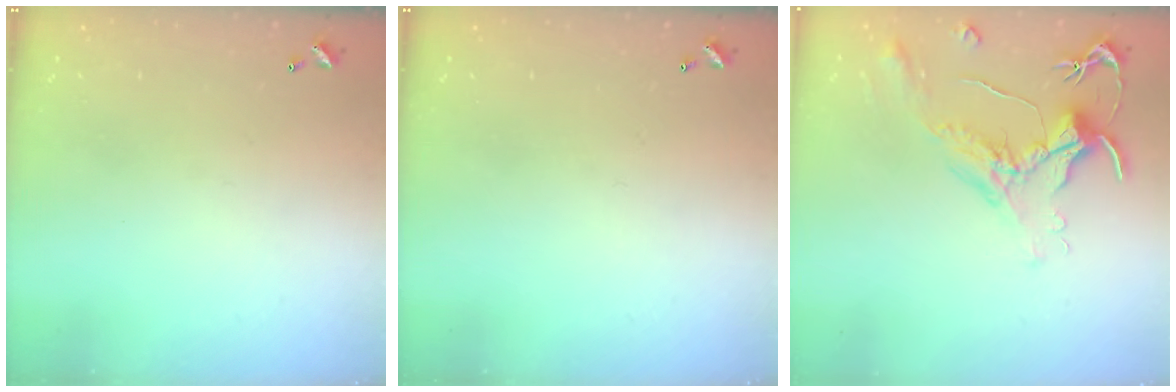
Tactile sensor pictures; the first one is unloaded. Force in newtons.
{"total": 0.0}
{"total": 1.6, "press": 1.4, "slide": 0.7}